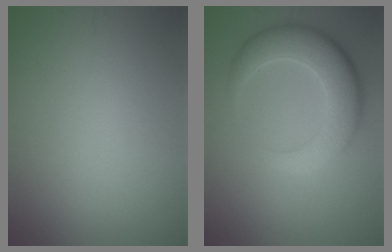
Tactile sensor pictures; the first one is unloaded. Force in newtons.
{"total": 6.8, "press": 6.7, "slide": 0.6}